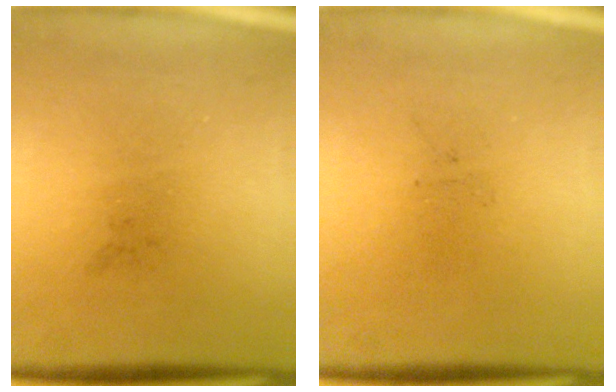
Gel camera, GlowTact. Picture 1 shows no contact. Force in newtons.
{"total": 0.0}